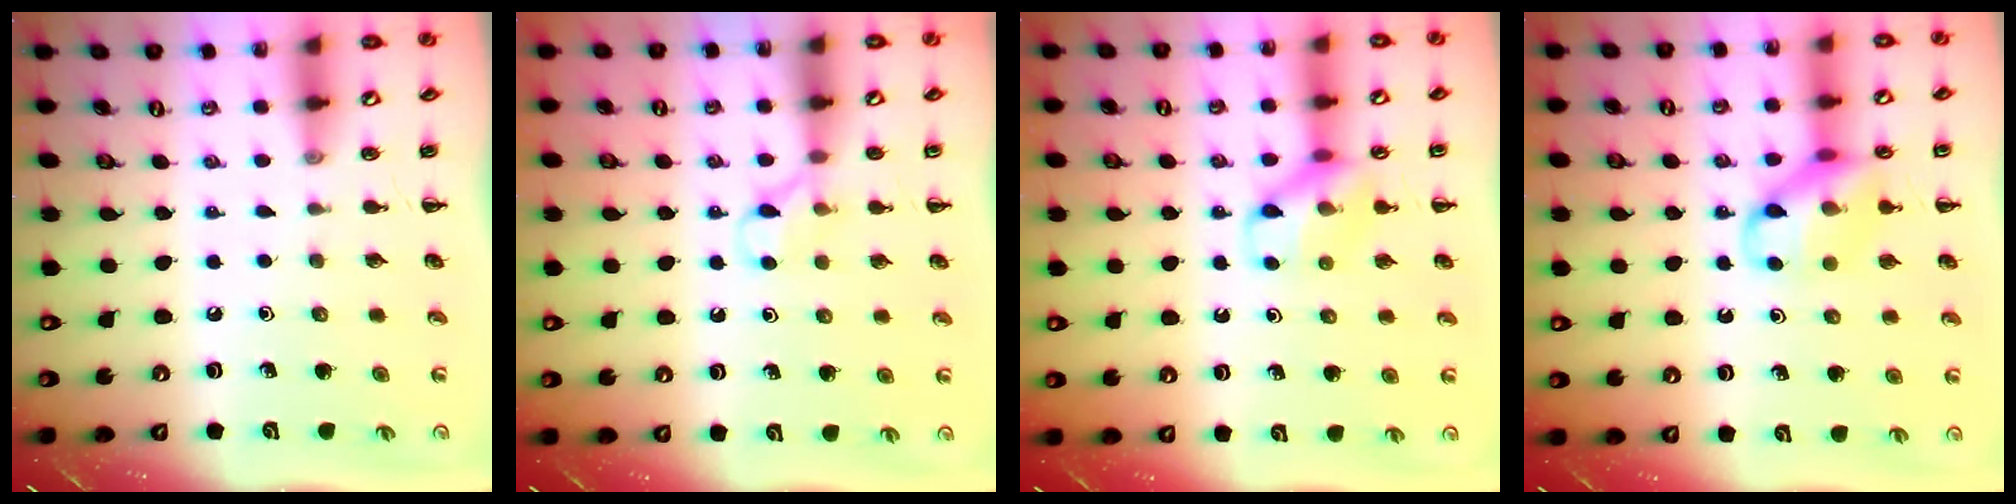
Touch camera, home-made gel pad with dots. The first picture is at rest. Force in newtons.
{"total": 5.6, "press": 5.3, "slide": 1.8}
{"total": 11.9, "press": 11.9, "slide": 1.0}
{"total": 12.4, "press": 12.3, "slide": 1.6}